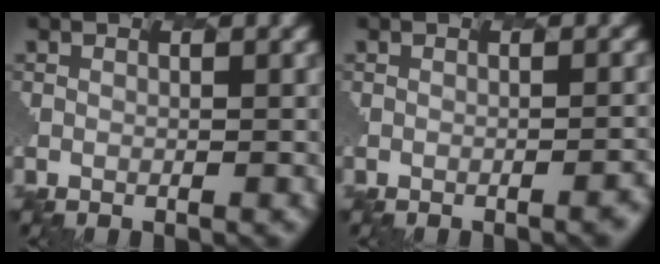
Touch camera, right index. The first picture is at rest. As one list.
[{"total": 2.7, "force": [-1.0, 1.1, 2.3], "torque": [-0.016, -0.003, -0.003]}]